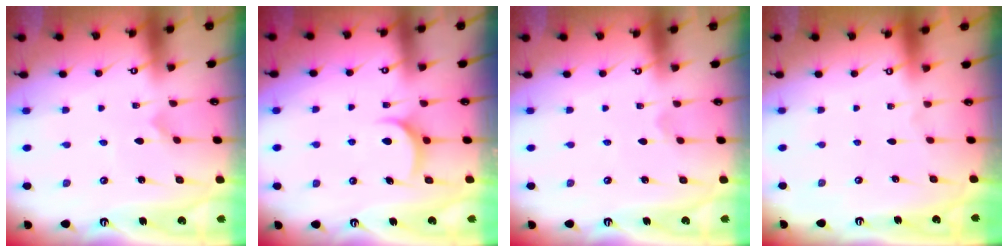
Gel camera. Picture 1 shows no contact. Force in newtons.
{"total": 6.6, "press": 6.6, "slide": 0.3}
{"total": 1.0, "press": 1.0, "slide": 0.3}
{"total": 0.0}